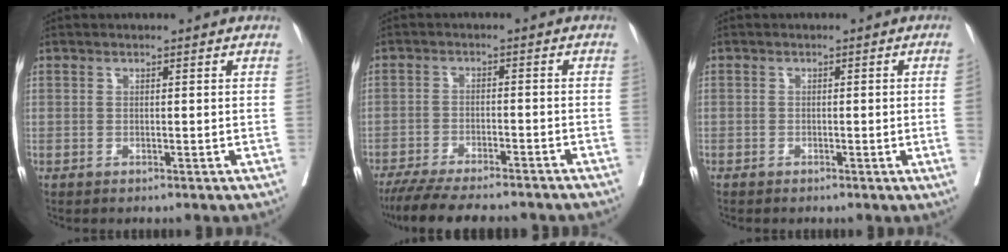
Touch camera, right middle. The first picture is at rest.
{"total": 14.2, "force": [-12.4, 2.1, 6.5], "torque": [-0.108, -0.022, -0.180]}
{"total": 1.3, "force": [-0.4, -0.2, 1.2], "torque": [-0.019, -0.002, -0.010]}